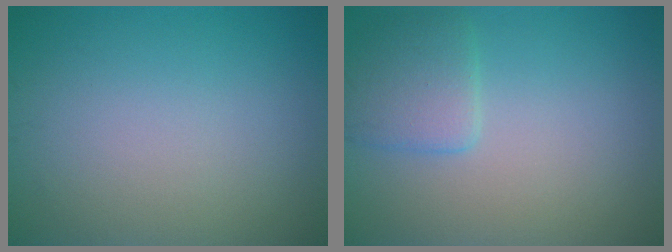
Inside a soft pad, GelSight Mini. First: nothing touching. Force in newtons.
{"total": 2.7, "press": 2.7, "slide": 0.2}